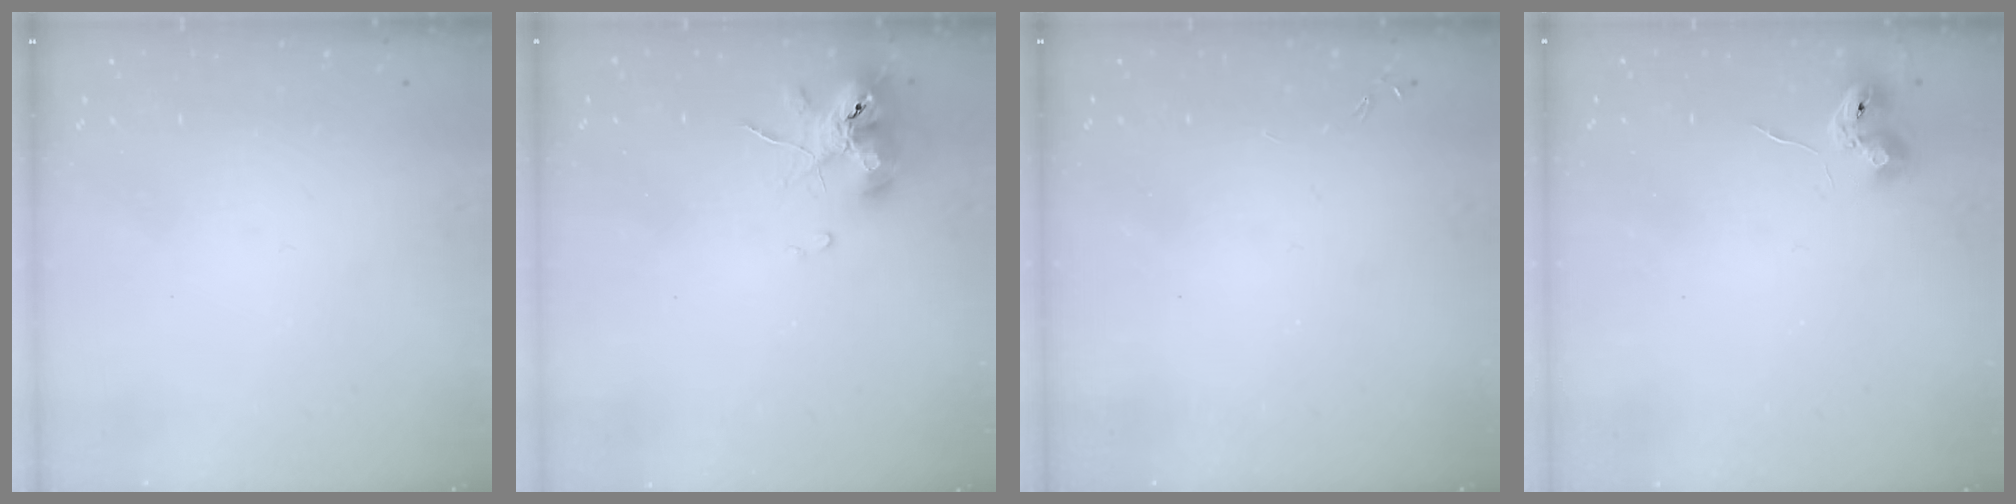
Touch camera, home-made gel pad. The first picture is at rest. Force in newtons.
{"total": 10.1, "press": 10.0, "slide": 1.4}
{"total": 0.0}
{"total": 7.4, "press": 7.4, "slide": 0.7}